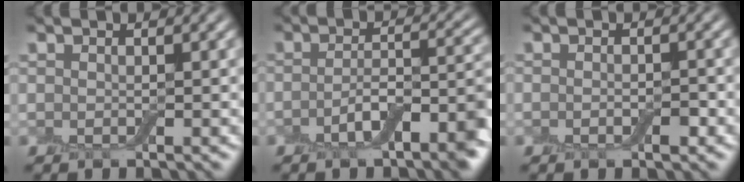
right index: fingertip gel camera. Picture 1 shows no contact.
{"total": 5.9, "force": [-3.1, 2.1, 4.6], "torque": [-0.066, 0.004, -0.049]}
{"total": 1.1, "force": [-0.5, 0.5, 0.9], "torque": [-0.014, -0.002, -0.007]}